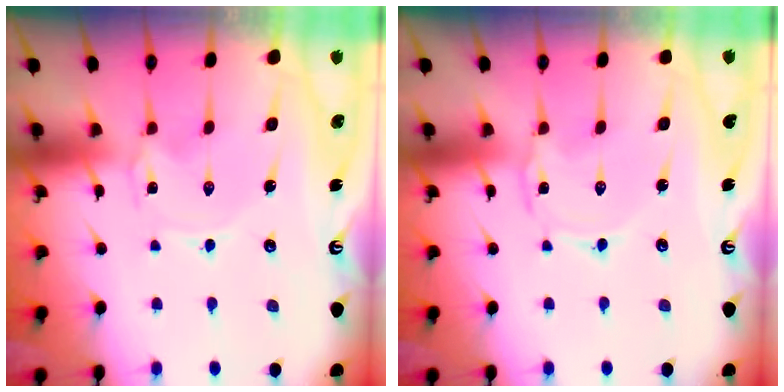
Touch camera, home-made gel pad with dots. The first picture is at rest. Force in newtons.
{"total": 0.8, "press": 0.8, "slide": 0.2}